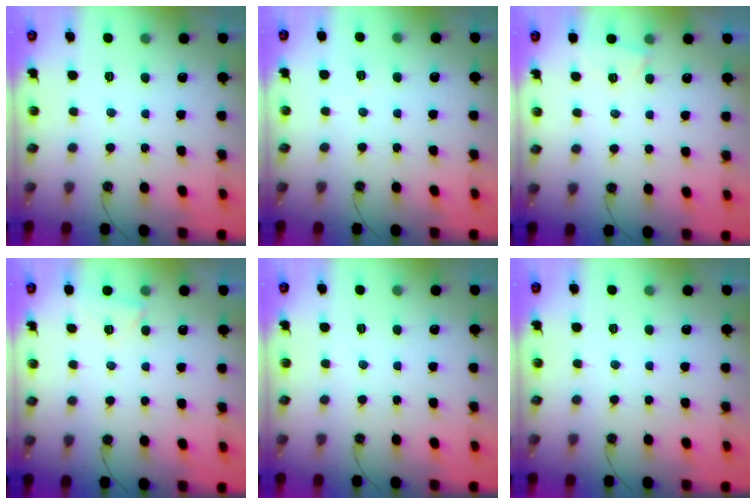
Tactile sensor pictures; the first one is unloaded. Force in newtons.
{"total": 2.7, "press": 2.5, "slide": 1.1}
{"total": 2.5, "press": 2.5, "slide": 0.4}
{"total": 3.1, "press": 2.9, "slide": 1.1}
{"total": 0.0}
{"total": 0.0}